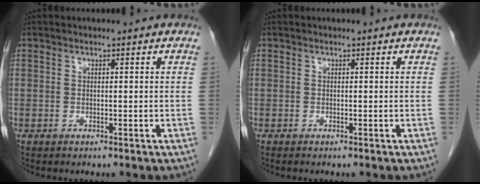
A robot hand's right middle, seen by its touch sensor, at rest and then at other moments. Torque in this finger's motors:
{"motor_torque": [-0.05, 0.15, -0.03, -0.01]}